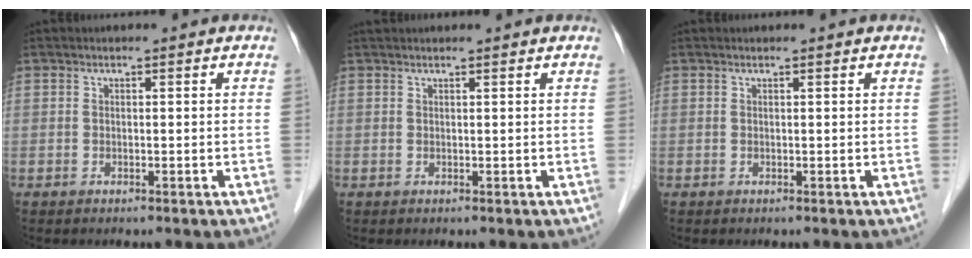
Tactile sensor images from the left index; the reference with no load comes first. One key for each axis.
{"total": 2.2, "fx": 2.1, "fy": 0.0, "fz": 0.7, "tx": -0.012, "ty": 0.025, "tz": 0.030}
{"total": 0.0}